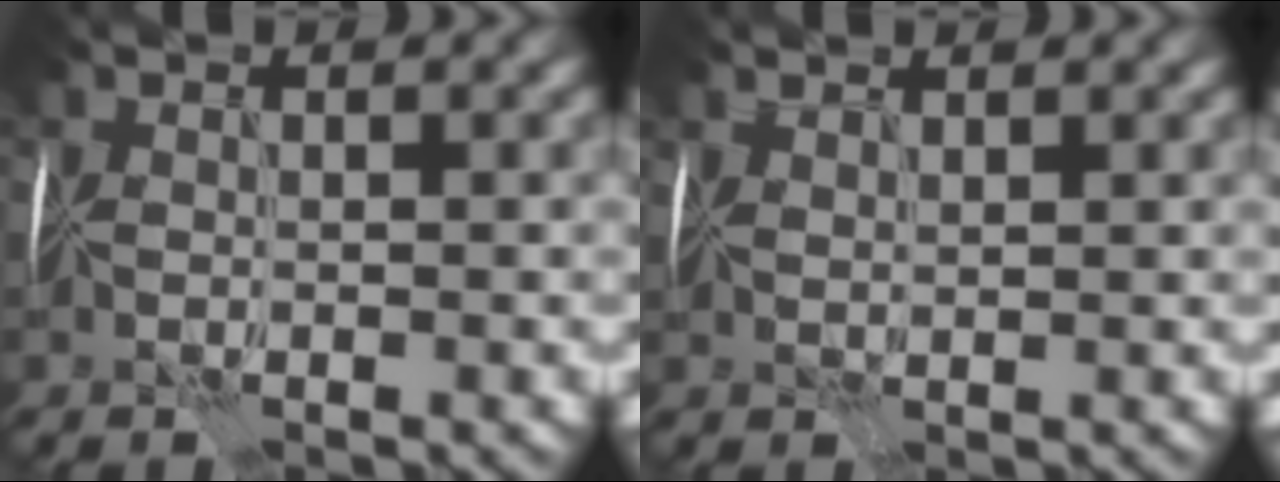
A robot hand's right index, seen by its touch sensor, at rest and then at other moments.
{"total": 1.7, "force": [1.6, 0.3, 0.5], "torque": [-0.014, 0.006, 0.030]}